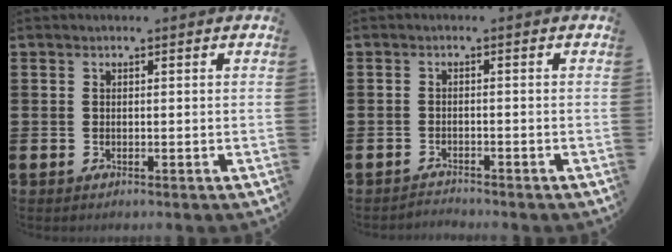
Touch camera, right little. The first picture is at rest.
{"total": 1.3, "force": [-1.2, -0.1, -0.1], "torque": [-0.001, 0.004, -0.027]}